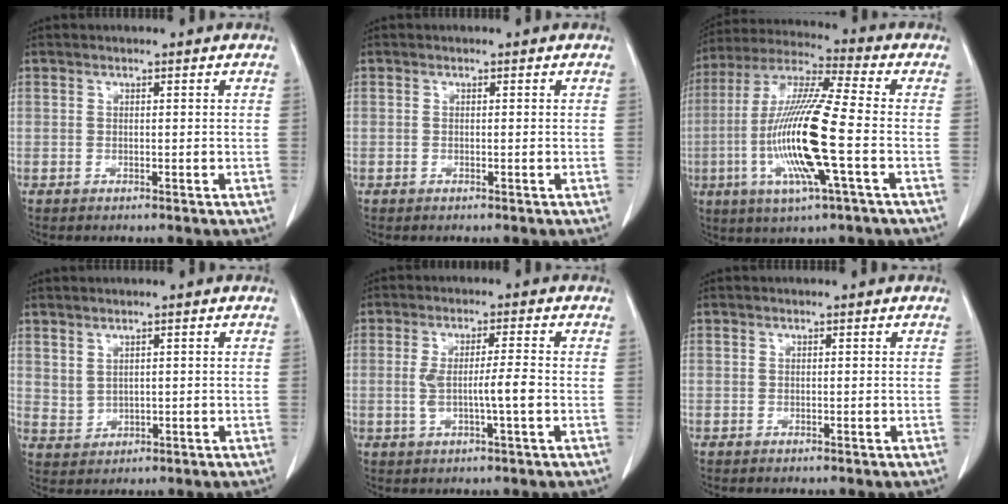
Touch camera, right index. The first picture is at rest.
{"total": 0.0}
{"total": 16.3, "force": [-3.4, 0.6, 15.9], "torque": [-0.326, -0.010, -0.070]}
{"total": 2.4, "force": [1.4, 1.6, 1.1], "torque": [-0.021, -0.003, 0.039]}
{"total": 5.2, "force": [-0.7, 0.0, 5.2], "torque": [-0.095, 0.002, -0.007]}
{"total": 0.0}